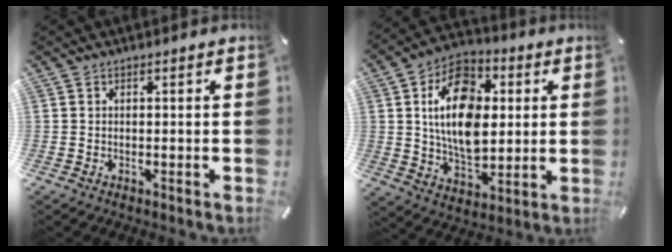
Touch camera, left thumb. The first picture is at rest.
{"total": 17.1, "force": [2.7, 11.8, 12.1], "torque": [-0.226, 0.005, 0.045]}